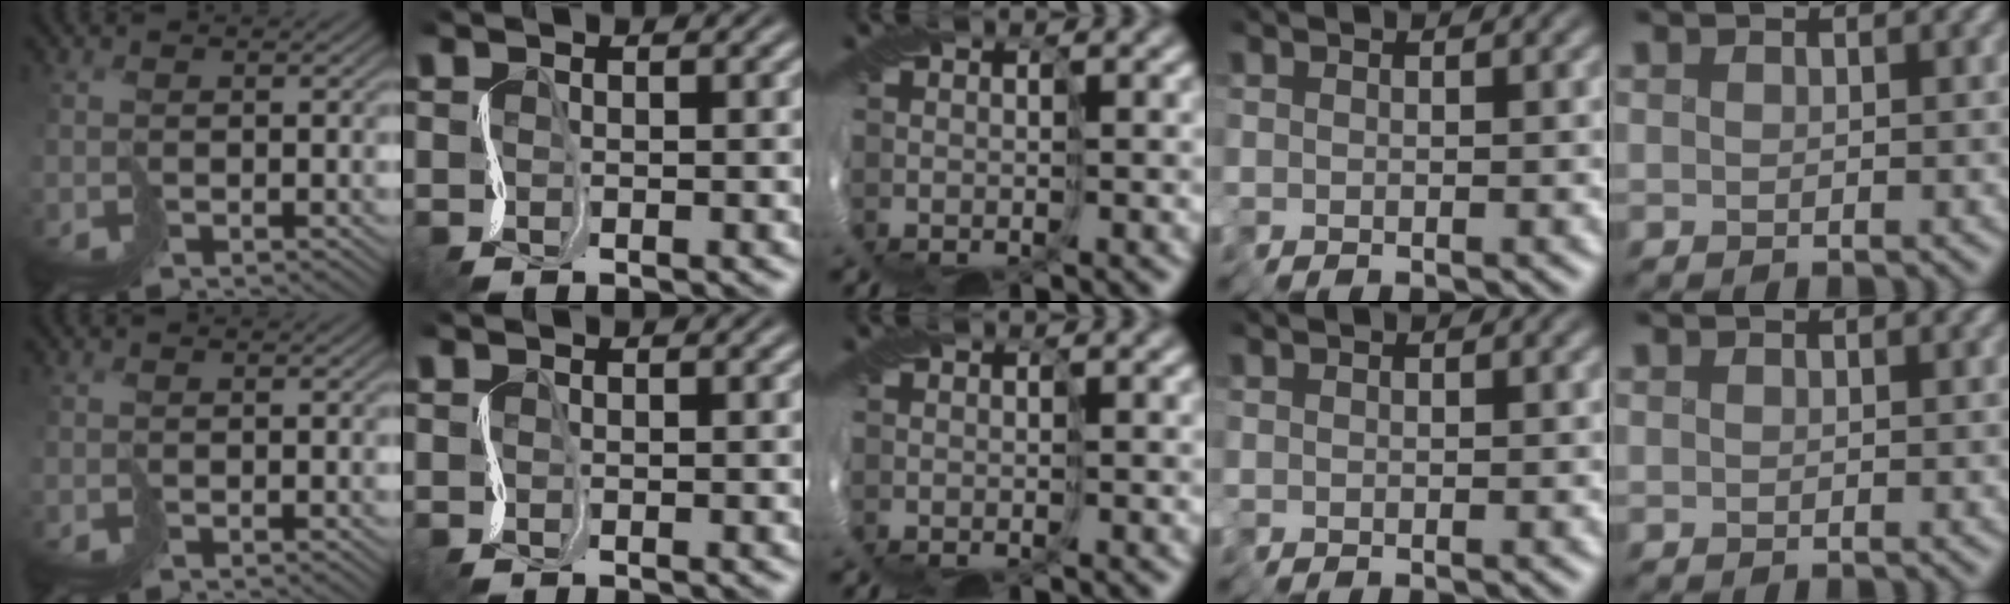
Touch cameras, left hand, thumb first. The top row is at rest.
{}